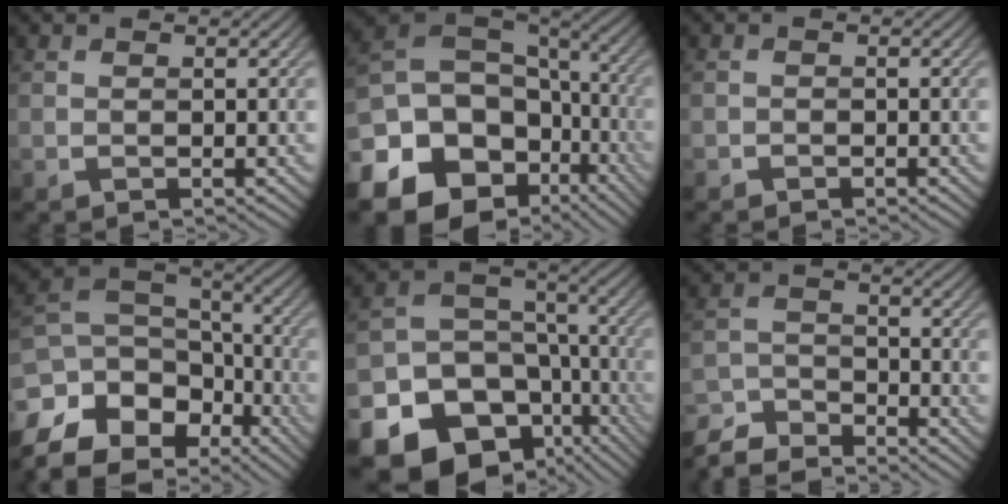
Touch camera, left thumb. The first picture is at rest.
{"total": 20.4, "force": [-7.8, 15.5, 10.8], "torque": [-0.259, -0.034, -0.098]}
{"total": 0.8, "force": [-0.7, 0.4, 0.0], "torque": [-0.001, -0.001, -0.015]}
{"total": 15.5, "force": [-8.5, 10.0, 8.4], "torque": [-0.228, -0.027, -0.112]}
{"total": 22.9, "force": [-12.4, 17.6, 7.7], "torque": [-0.156, -0.073, -0.178]}
{"total": 7.4, "force": [-6.9, 2.1, 1.8], "torque": [-0.050, -0.005, -0.138]}